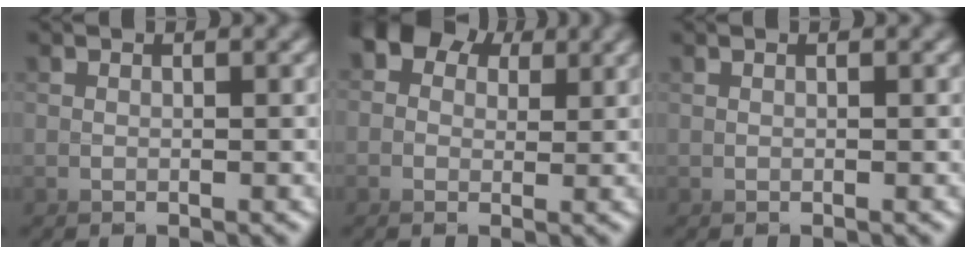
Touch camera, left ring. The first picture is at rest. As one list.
[{"total": 6.2, "force": [2.1, 5.5, 2.1], "torque": [-0.022, 0.012, 0.011]}, {"total": 0.0}]